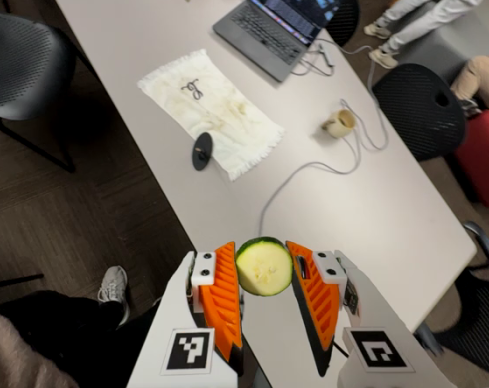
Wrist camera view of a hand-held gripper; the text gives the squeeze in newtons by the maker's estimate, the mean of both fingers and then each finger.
{"total": 8.4, "left": 8.1, "right": 8.7}